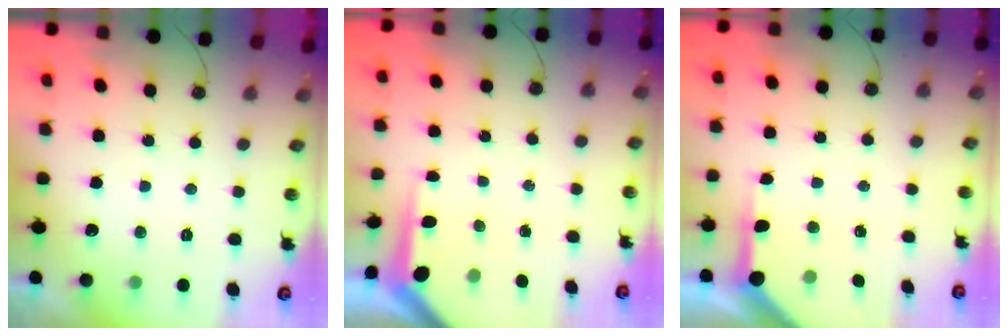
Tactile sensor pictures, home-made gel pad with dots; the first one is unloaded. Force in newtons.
{"total": 4.7, "press": 4.6, "slide": 0.4}
{"total": 5.5, "press": 5.5, "slide": 0.3}